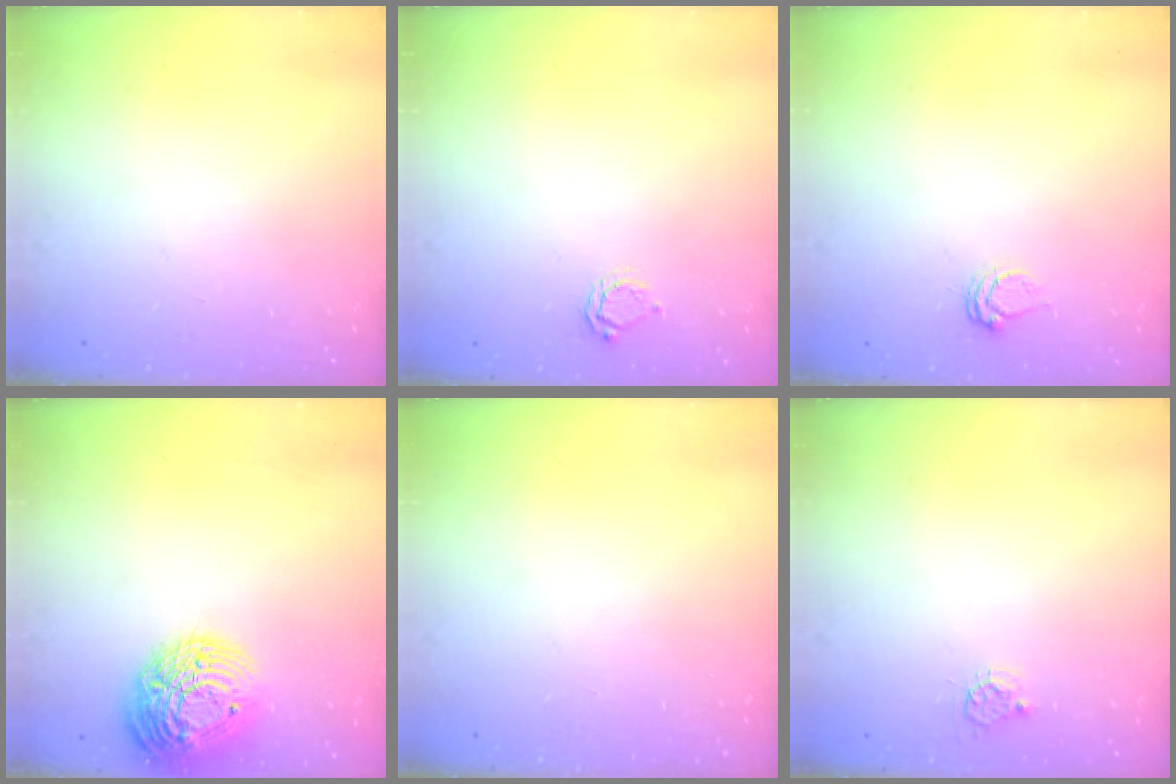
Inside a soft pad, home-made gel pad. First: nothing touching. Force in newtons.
{"total": 3.8, "press": 3.8, "slide": 0.7}
{"total": 3.6, "press": 3.6, "slide": 0.5}
{"total": 19.1, "press": 19.0, "slide": 1.5}
{"total": 0.0}
{"total": 3.9, "press": 3.9, "slide": 0.4}